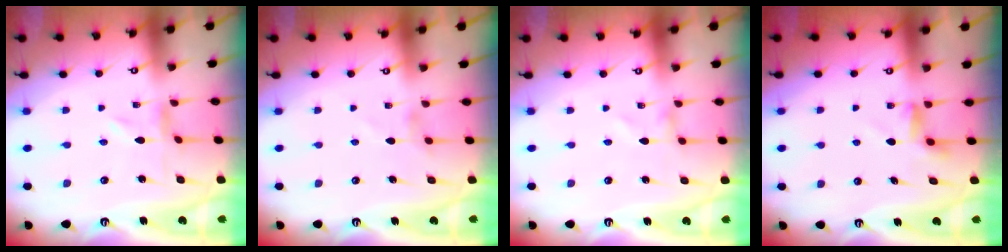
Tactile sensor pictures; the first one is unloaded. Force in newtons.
{"total": 2.5, "press": 2.5, "slide": 0.4}
{"total": 0.0}
{"total": 3.7, "press": 3.6, "slide": 0.4}